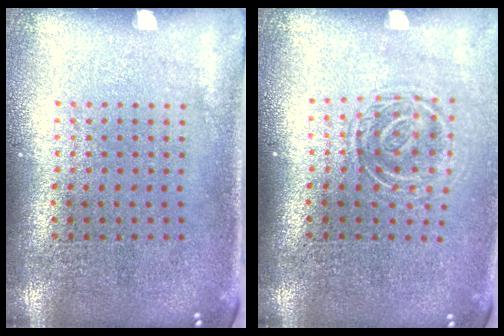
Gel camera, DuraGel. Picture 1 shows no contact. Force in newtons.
{"total": 1.7, "press": 1.2, "slide": 1.2}